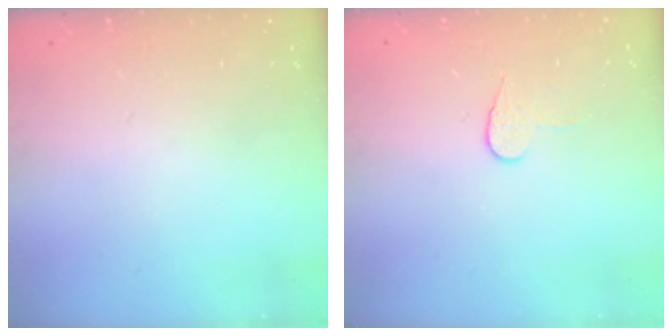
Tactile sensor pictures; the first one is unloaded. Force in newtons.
{"total": 6.0, "press": 6.0, "slide": 0.5}